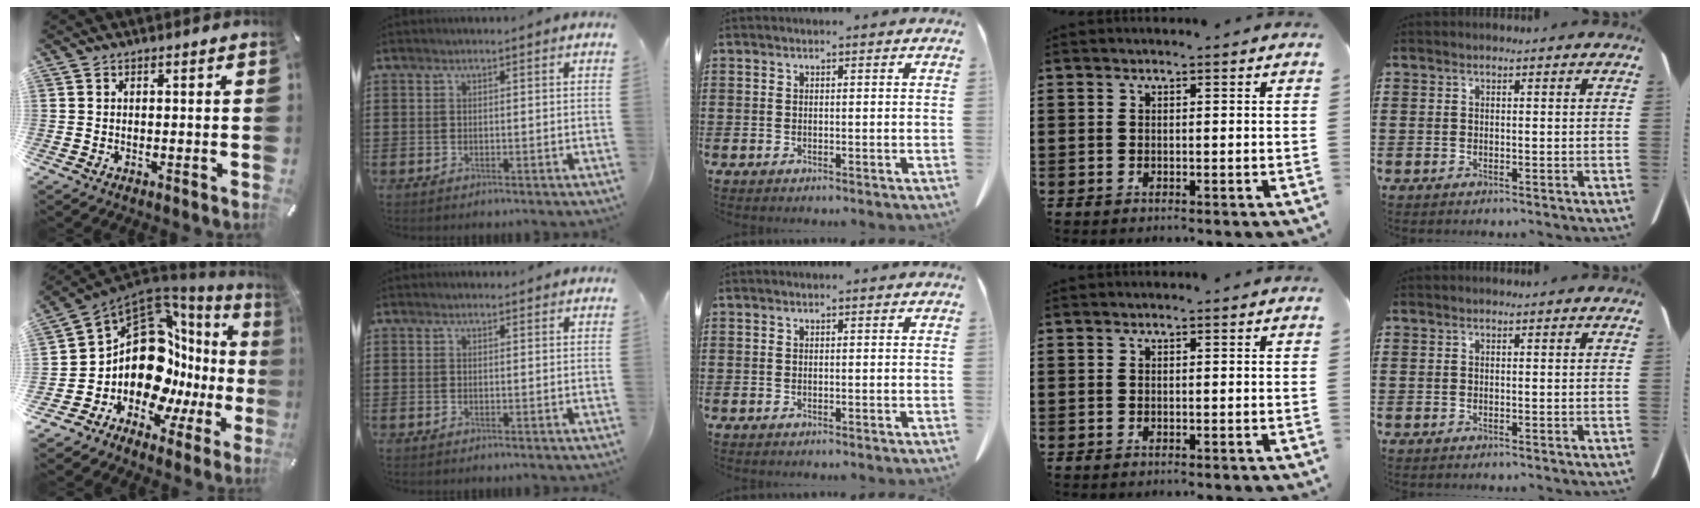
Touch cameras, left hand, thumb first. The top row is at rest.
{"thumb": {"total": 17.5, "force": [1.5, 12.1, 12.6], "torque": [-0.232, -0.086, 0.038]}, "index": {"total": 0.8, "force": [0.8, 0.2, 0.2], "torque": [-0.004, 0.002, 0.015]}}